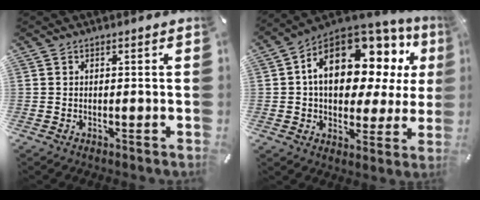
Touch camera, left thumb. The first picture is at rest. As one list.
[{"total": 18.3, "force": [6.1, 11.2, 13.1], "torque": [-0.209, -0.032, 0.102]}]